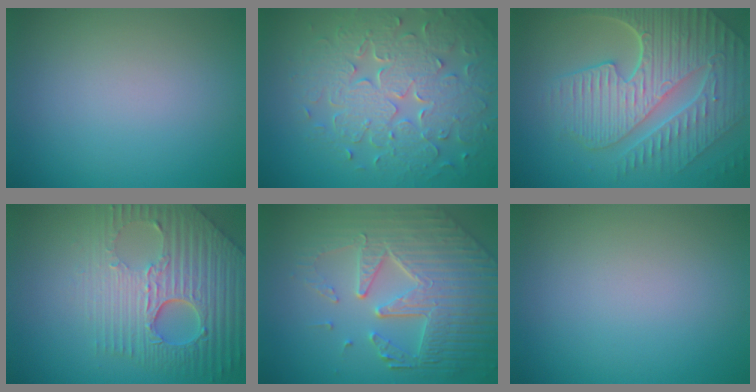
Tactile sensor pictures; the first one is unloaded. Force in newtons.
{"total": 8.1, "press": 5.9, "slide": 5.6}
{"total": 9.5, "press": 6.4, "slide": 7.1}
{"total": 9.0, "press": 6.1, "slide": 6.6}
{"total": 8.5, "press": 6.0, "slide": 6.0}
{"total": 0.0}